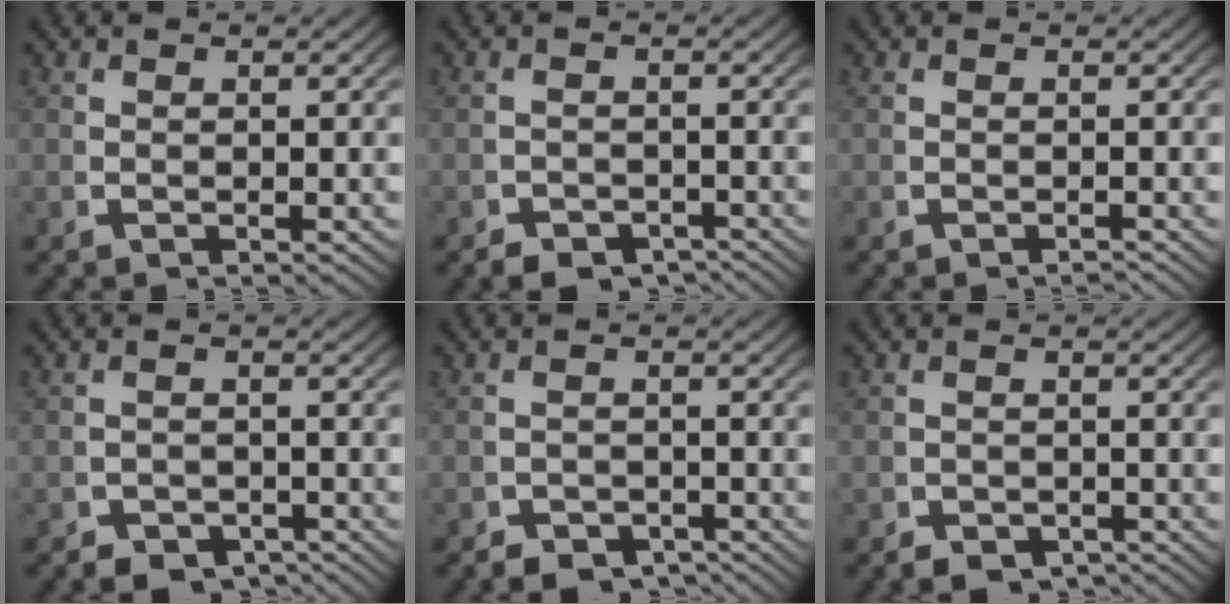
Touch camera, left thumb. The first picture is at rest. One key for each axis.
{"total": 3.2, "fx": -2.9, "fy": 1.2, "fz": 0.8, "tx": 0.001, "ty": -0.016, "tz": -0.047}
{"total": 0.8, "fx": -0.8, "fy": 0.1, "fz": 0.1, "tx": -0.001, "ty": 0.001, "tz": -0.014}
{"total": 4.1, "fx": -3.5, "fy": 1.9, "fz": 1.1, "tx": -0.006, "ty": -0.025, "tz": -0.051}
{"total": 3.8, "fx": -3.3, "fy": 1.5, "fz": 1.0, "tx": -0.002, "ty": -0.021, "tz": -0.052}
{"total": 2.7, "fx": -2.4, "fy": 1.0, "fz": 0.7, "tx": -0.001, "ty": -0.013, "tz": -0.037}